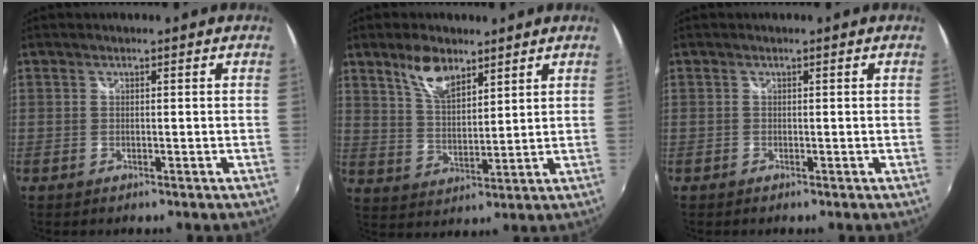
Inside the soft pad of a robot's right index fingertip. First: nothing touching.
{"total": 7.8, "force": [5.3, 3.3, 4.7], "torque": [-0.085, 0.009, 0.103]}
{"total": 0.0}